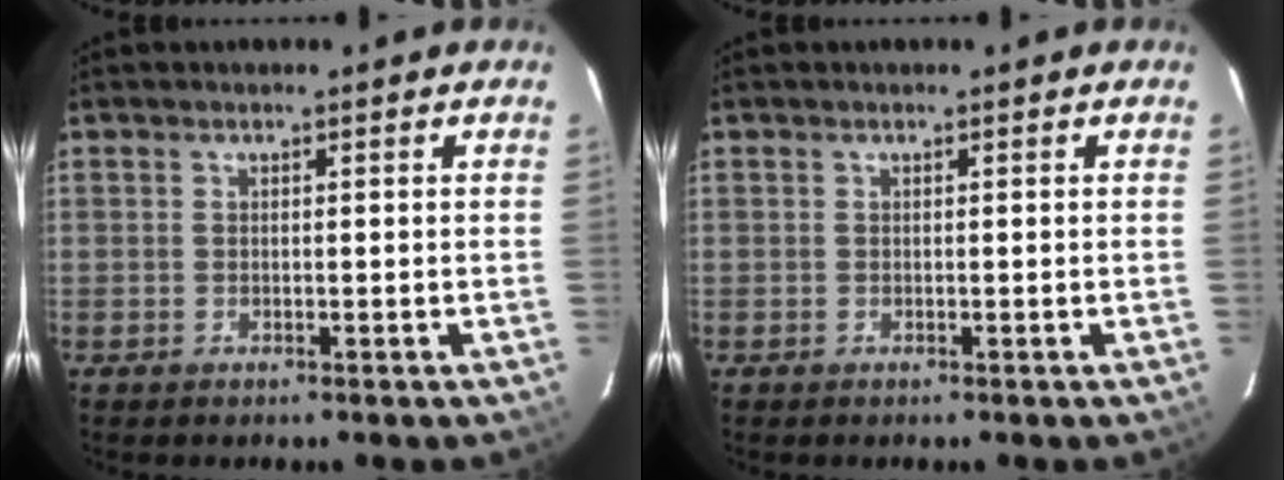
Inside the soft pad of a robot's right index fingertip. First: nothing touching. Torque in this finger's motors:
{"motor_torque": [-0.03, -0.01, 0.00, 0.00]}